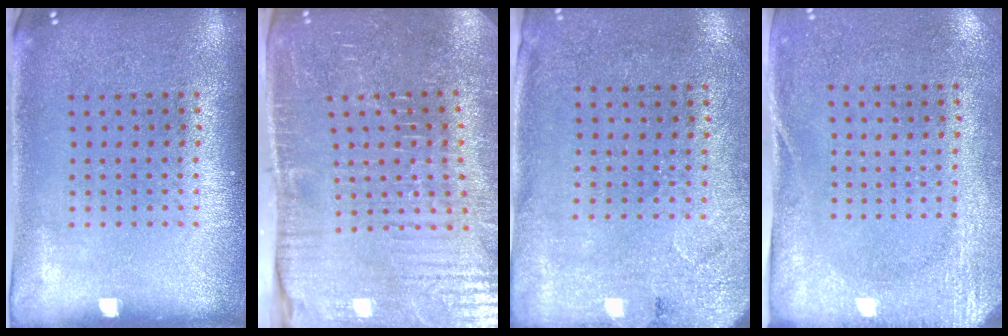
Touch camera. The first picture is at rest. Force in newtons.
{"total": 4.6, "press": 4.6, "slide": 0.7}
{"total": 2.7, "press": 2.2, "slide": 1.5}
{"total": 2.7, "press": 2.1, "slide": 1.7}